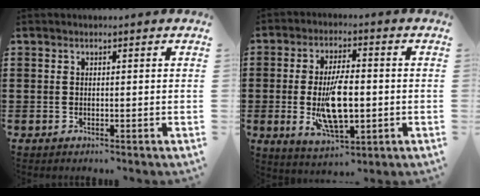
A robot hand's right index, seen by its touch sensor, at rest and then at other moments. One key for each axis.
{"total": 10.0, "fx": -1.4, "fy": 4.1, "fz": 9.0, "tx": -0.178, "ty": -0.011, "tz": -0.026}